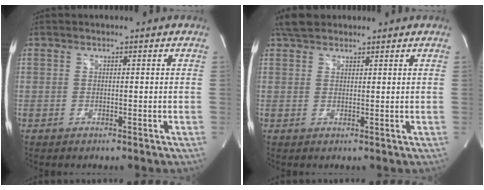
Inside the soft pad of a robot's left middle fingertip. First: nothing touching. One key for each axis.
{"total": 3.9, "fx": 3.3, "fy": 1.7, "fz": 1.3, "tx": -0.031, "ty": 0.020, "tz": 0.059}